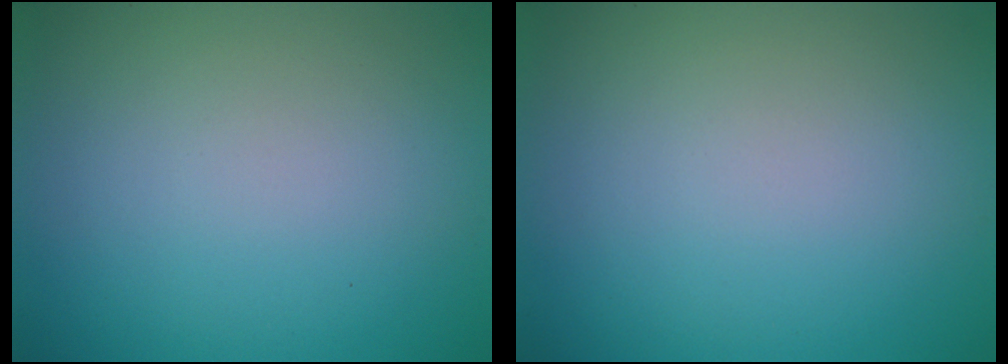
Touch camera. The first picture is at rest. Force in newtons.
{"total": 0.0}